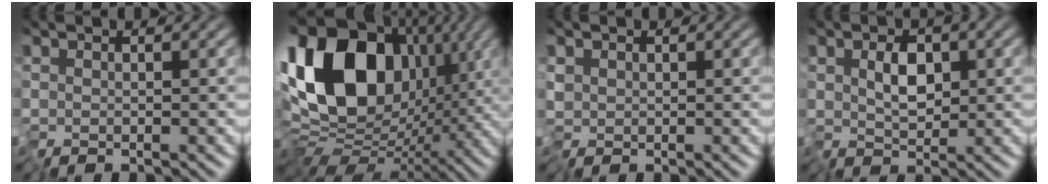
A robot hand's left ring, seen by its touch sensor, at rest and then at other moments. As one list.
[{"total": 16.4, "force": [3.5, 11.0, 11.6], "torque": [-0.206, 0.029, 0.042]}, {"total": 0.9, "force": [-0.2, 0.8, 0.3], "torque": [-0.007, 0.000, -0.004]}, {"total": 3.0, "force": [-0.2, 1.6, 2.6], "torque": [-0.033, -0.003, -0.003]}]